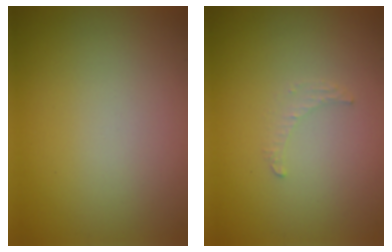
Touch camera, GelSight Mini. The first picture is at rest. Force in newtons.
{"total": 0.8, "press": 0.8, "slide": 0.3}